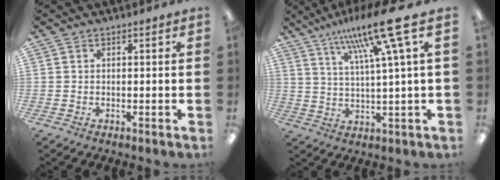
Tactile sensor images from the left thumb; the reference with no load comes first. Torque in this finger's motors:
{"motor_torque": [0.94, 0.06, 0.90, -0.62, 0.11]}